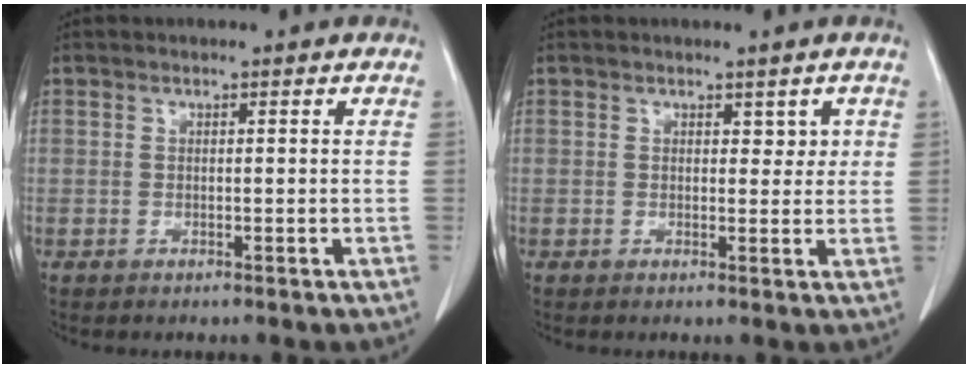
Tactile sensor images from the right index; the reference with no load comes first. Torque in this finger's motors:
{"motor_torque": [-0.16, 0.18, -0.01, 0.00]}